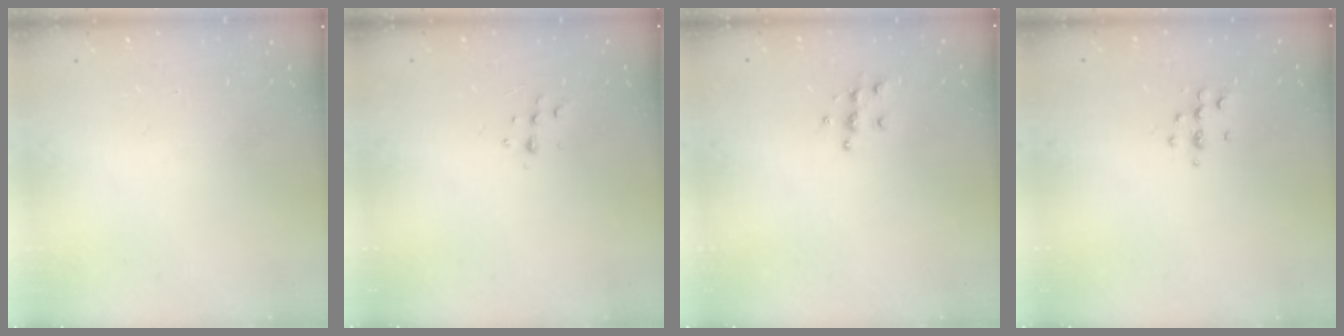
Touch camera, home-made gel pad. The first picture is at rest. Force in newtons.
{"total": 5.6, "press": 5.6, "slide": 0.7}
{"total": 5.5, "press": 5.5, "slide": 0.5}
{"total": 5.0, "press": 4.8, "slide": 1.4}